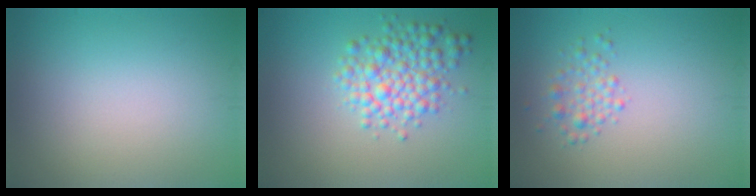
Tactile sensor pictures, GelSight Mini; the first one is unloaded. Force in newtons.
{"total": 4.5, "press": 4.5, "slide": 0.1}
{"total": 1.9, "press": 1.9, "slide": 0.0}